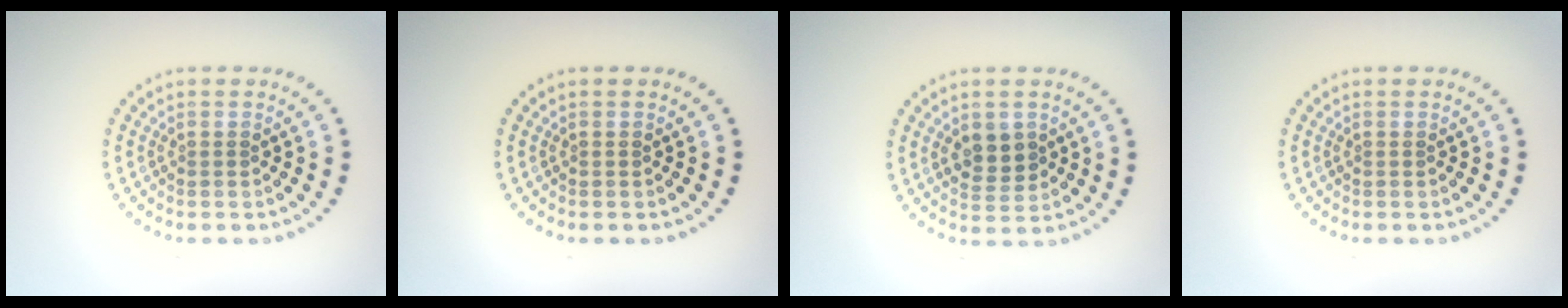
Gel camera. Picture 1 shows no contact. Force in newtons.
{"total": 0.0}
{"total": 2.9, "press": 2.8, "slide": 0.4}
{"total": 0.0}